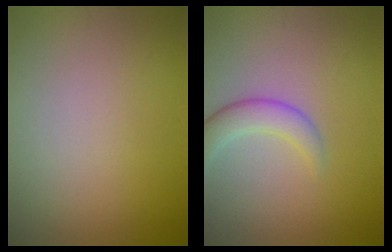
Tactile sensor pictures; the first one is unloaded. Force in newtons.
{"total": 2.6, "press": 2.6, "slide": 0.2}